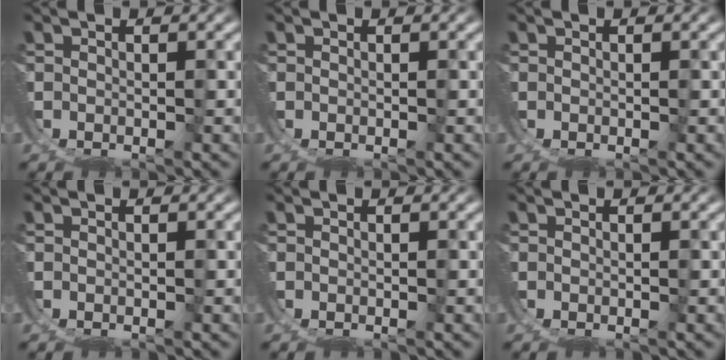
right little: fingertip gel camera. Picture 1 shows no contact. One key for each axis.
{"total": 0.0}
{"total": 0.0}
{"total": 0.0}
{"total": 0.0}
{"total": 0.0}